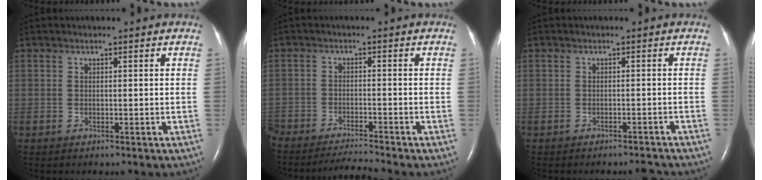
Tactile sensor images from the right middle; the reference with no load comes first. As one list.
[{"total": 5.5, "force": [-5.3, -1.1, 1.2], "torque": [-0.019, -0.013, -0.095]}, {"total": 2.5, "force": [-2.5, 0.0, 0.6], "torque": [-0.008, -0.004, -0.027]}]